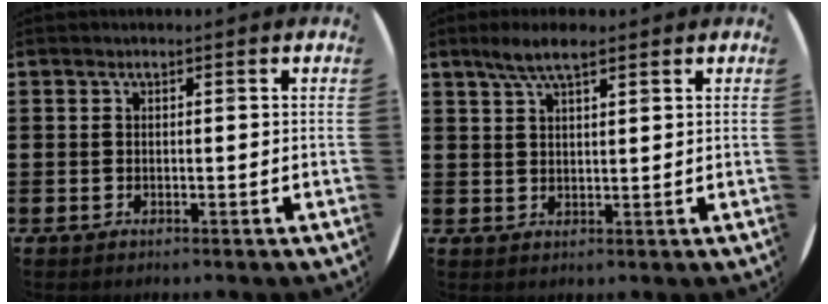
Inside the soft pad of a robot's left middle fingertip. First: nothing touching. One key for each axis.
{"total": 4.7, "fx": 3.3, "fy": 1.3, "fz": 3.0, "tx": -0.058, "ty": 0.003, "tz": 0.057}